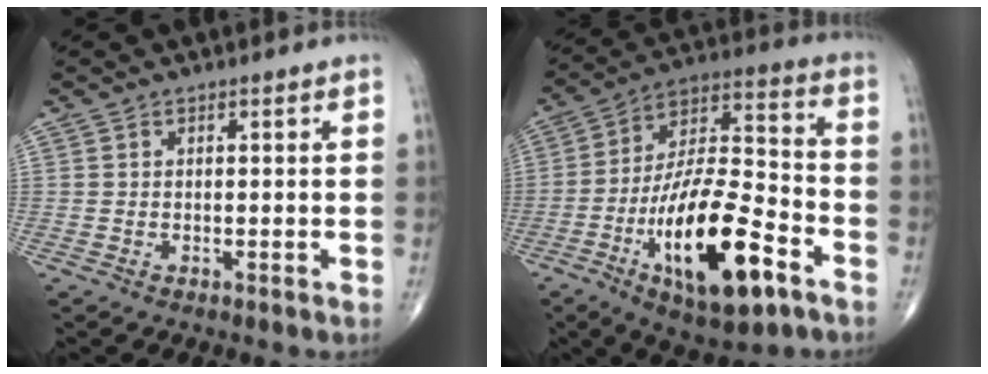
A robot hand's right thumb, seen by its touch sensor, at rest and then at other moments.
{"total": 22.4, "force": [-9.6, 8.2, 18.5], "torque": [-0.327, 0.051, -0.158]}